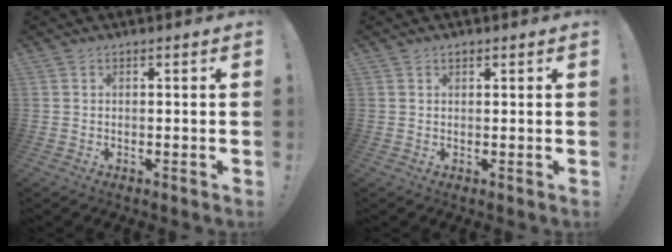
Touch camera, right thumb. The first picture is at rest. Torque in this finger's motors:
{"motor_torque": [-0.15, 0.15, 0.00, 0.00, 0.00]}